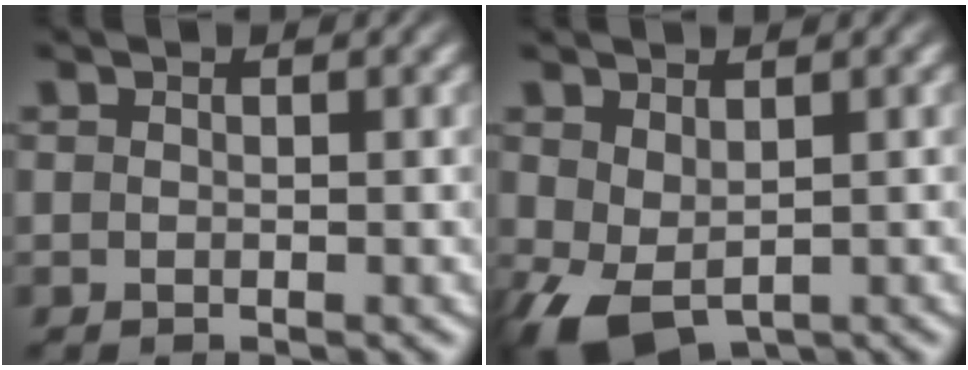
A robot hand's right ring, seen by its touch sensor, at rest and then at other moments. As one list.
[{"total": 4.9, "force": [-2.8, 2.9, 2.8], "torque": [-0.068, -0.036, -0.021]}]